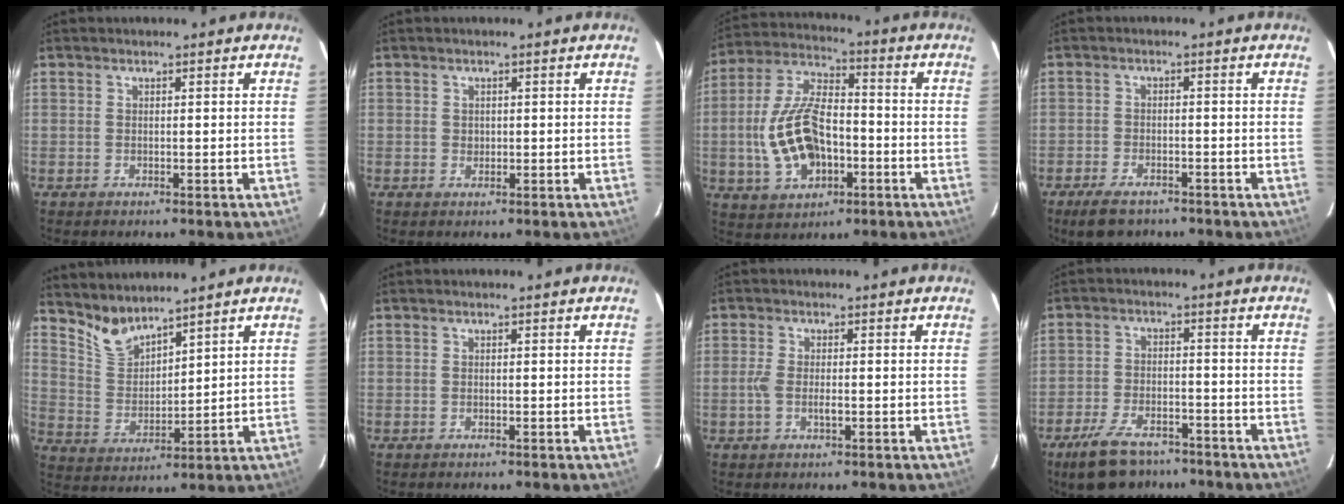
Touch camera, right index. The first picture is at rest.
{"total": 1.0, "force": [0.0, 1.0, 0.2], "torque": [0.000, 0.002, 0.001]}
{"total": 15.7, "force": [-3.5, 8.8, 12.5], "torque": [-0.272, 0.011, -0.054]}
{"total": 6.5, "force": [-4.9, 3.0, 3.0], "torque": [-0.078, -0.004, -0.081]}
{"total": 7.3, "force": [6.6, 1.8, 2.5], "torque": [-0.048, -0.007, 0.140]}
{"total": 0.0}
{"total": 4.7, "force": [-1.2, 1.8, 4.1], "torque": [-0.090, -0.001, -0.023]}
{"total": 11.3, "force": [-8.4, 5.2, 5.5], "torque": [-0.134, -0.004, -0.137]}